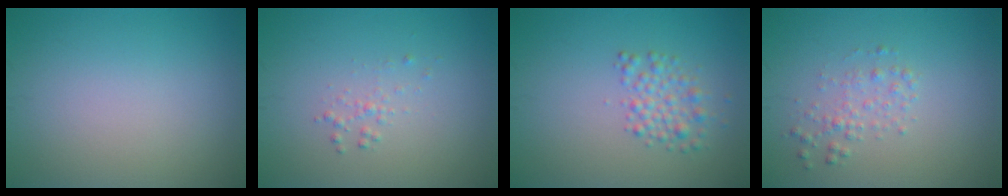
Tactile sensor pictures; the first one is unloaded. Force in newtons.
{"total": 0.9, "press": 0.9, "slide": 0.0}
{"total": 2.3, "press": 2.3, "slide": 0.0}
{"total": 1.6, "press": 1.6, "slide": 0.0}